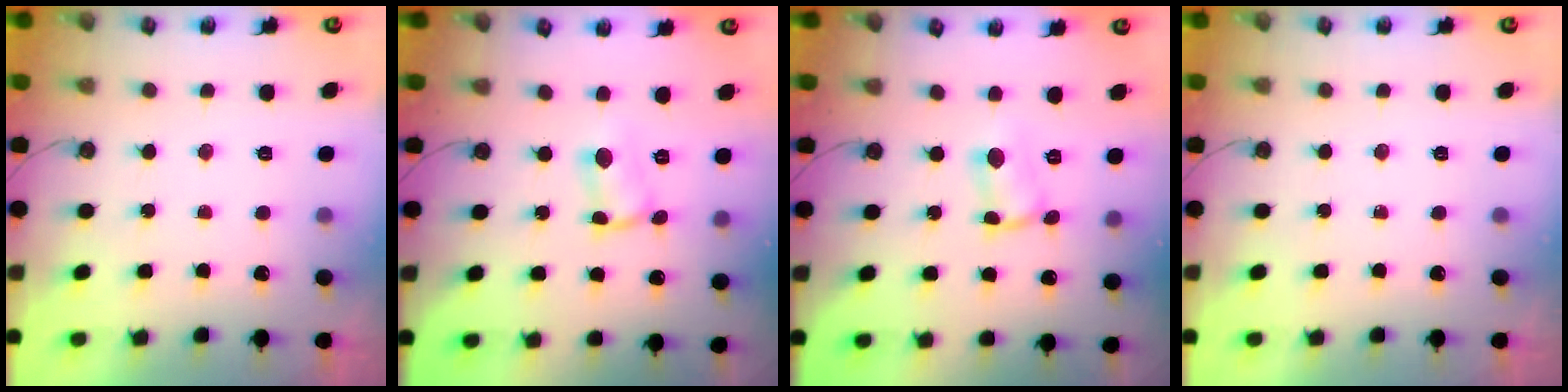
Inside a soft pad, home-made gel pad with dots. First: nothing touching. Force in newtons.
{"total": 2.9, "press": 1.4, "slide": 2.5}
{"total": 2.9, "press": 1.4, "slide": 2.5}
{"total": 0.0}